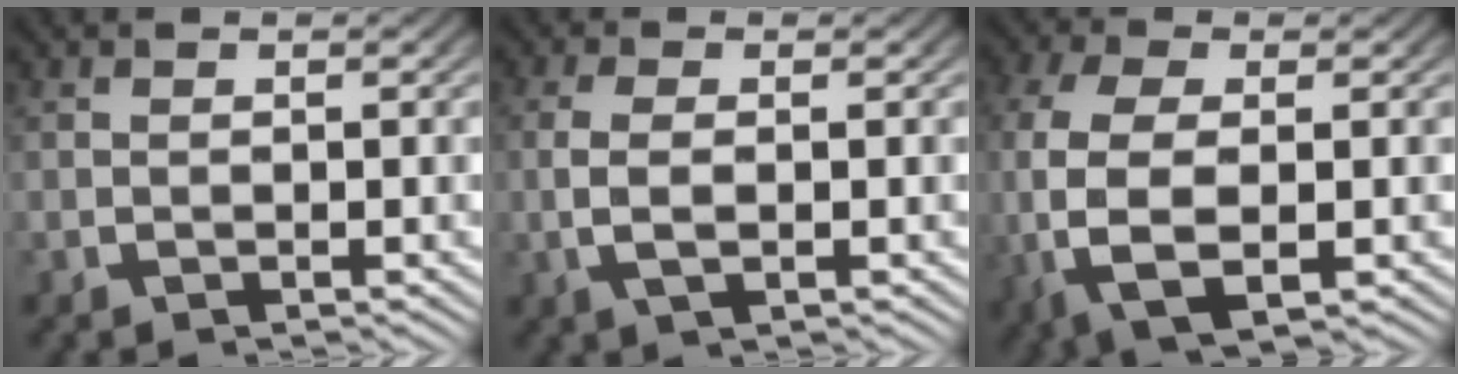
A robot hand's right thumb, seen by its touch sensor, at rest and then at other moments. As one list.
[{"total": 3.0, "force": [-0.1, 1.4, 2.6], "torque": [-0.068, -0.008, 0.005]}, {"total": 9.1, "force": [-1.1, 5.7, 7.0], "torque": [-0.200, -0.038, 0.004]}]